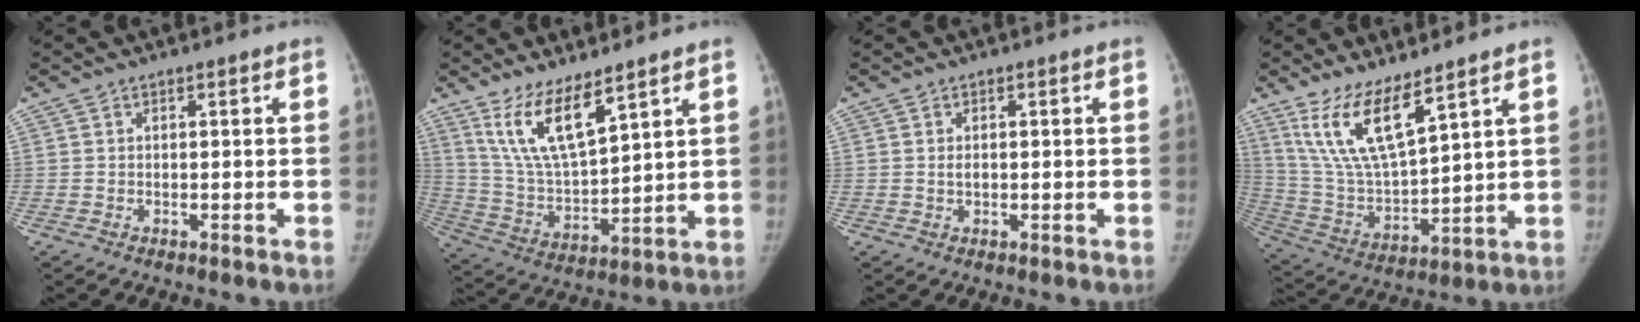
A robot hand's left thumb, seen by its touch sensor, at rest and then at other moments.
{"total": 12.1, "force": [8.0, 3.5, 8.3], "torque": [-0.148, -0.051, 0.175]}
{"total": 1.1, "force": [0.0, 0.7, 0.8], "torque": [-0.014, 0.000, 0.002]}
{"total": 13.4, "force": [8.8, 3.6, 9.5], "torque": [-0.176, -0.053, 0.192]}